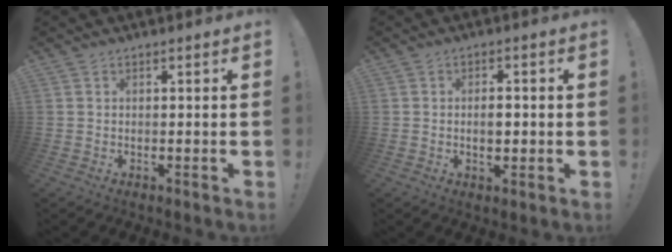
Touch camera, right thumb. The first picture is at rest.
{"total": 3.1, "force": [-0.4, 1.7, 2.6], "torque": [-0.029, 0.001, -0.012]}